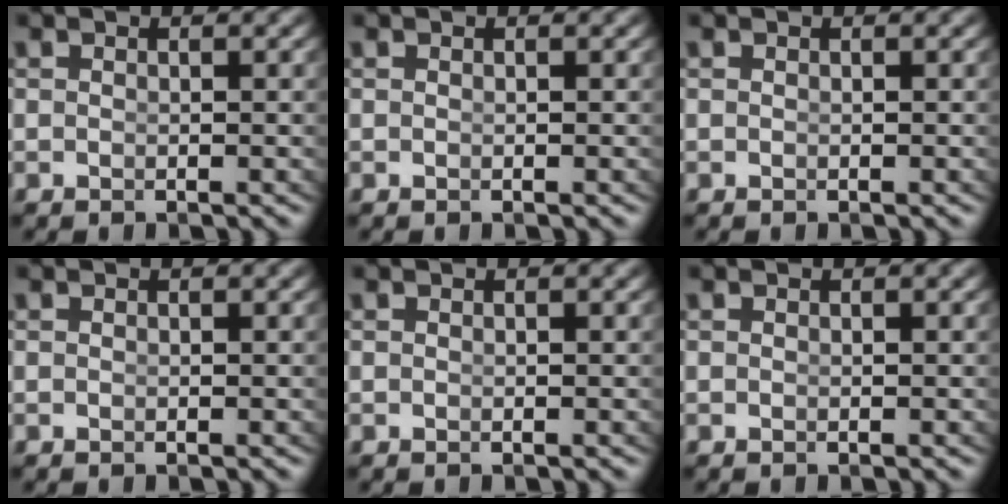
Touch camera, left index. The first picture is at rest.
{"total": 0.0}
{"total": 0.0}
{"total": 0.0}
{"total": 0.0}
{"total": 0.0}